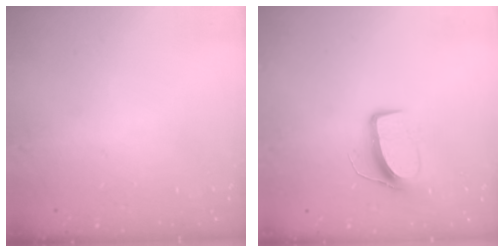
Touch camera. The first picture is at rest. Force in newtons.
{"total": 8.6, "press": 8.5, "slide": 0.4}